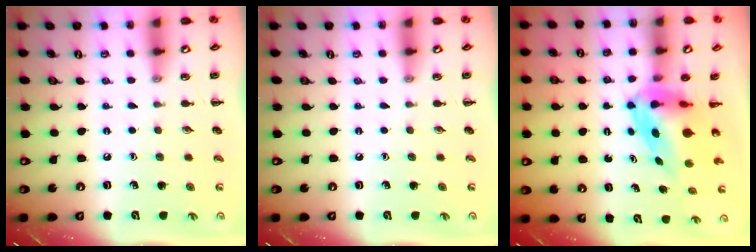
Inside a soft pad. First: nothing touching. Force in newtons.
{"total": 0.0}
{"total": 6.6, "press": 6.3, "slide": 2.0}